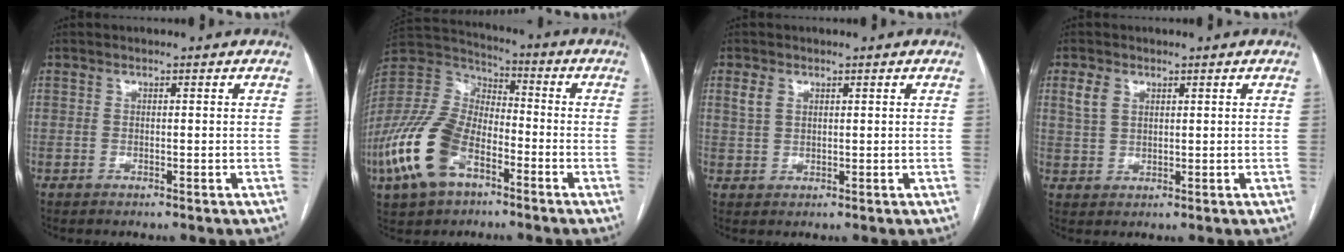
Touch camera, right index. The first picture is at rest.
{"total": 16.9, "force": [-7.8, 9.1, 11.9], "torque": [-0.268, 0.004, -0.151]}
{"total": 2.3, "force": [1.2, 1.5, 1.2], "torque": [-0.034, 0.010, 0.030]}
{"total": 3.2, "force": [1.6, 2.1, 1.8], "torque": [-0.046, 0.012, 0.040]}